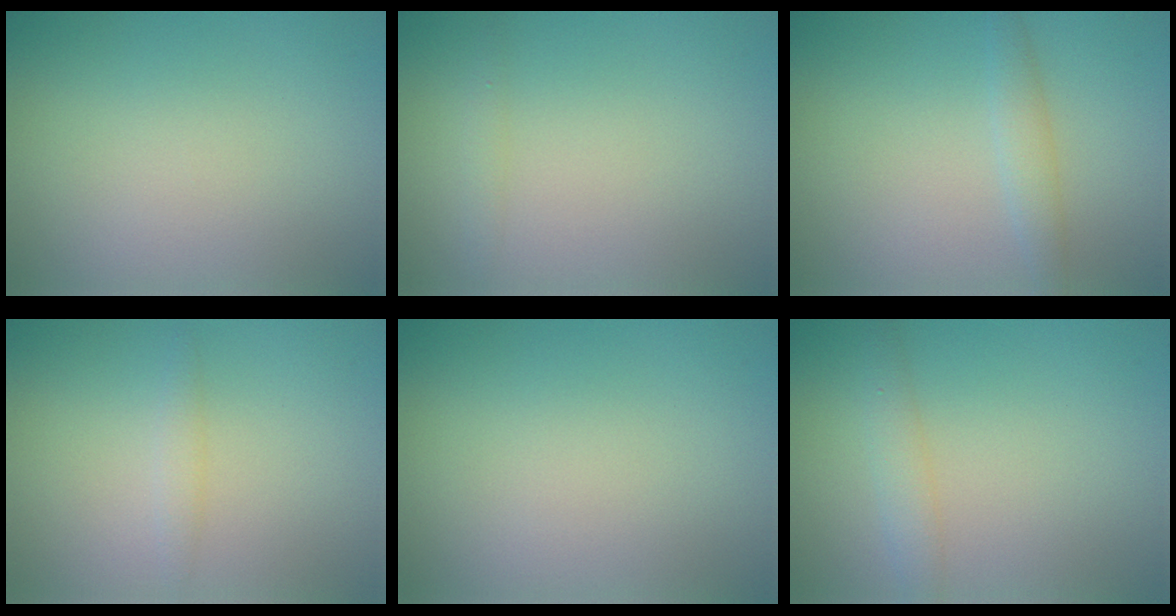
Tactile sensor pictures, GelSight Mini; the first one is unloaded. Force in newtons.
{"total": 0.8, "press": 0.8, "slide": 0.0}
{"total": 1.9, "press": 1.9, "slide": 0.1}
{"total": 1.0, "press": 1.0, "slide": 0.0}
{"total": 0.0}
{"total": 1.8, "press": 1.8, "slide": 0.1}